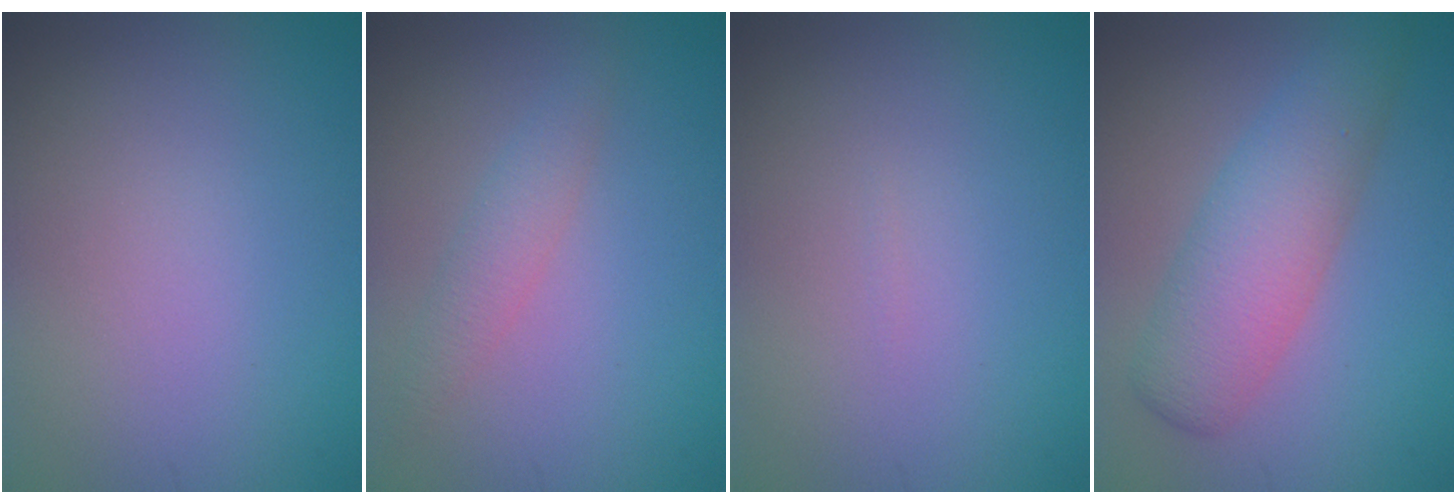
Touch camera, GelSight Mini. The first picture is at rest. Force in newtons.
{"total": 1.9, "press": 1.9, "slide": 0.1}
{"total": 0.0}
{"total": 5.7, "press": 5.7, "slide": 0.1}